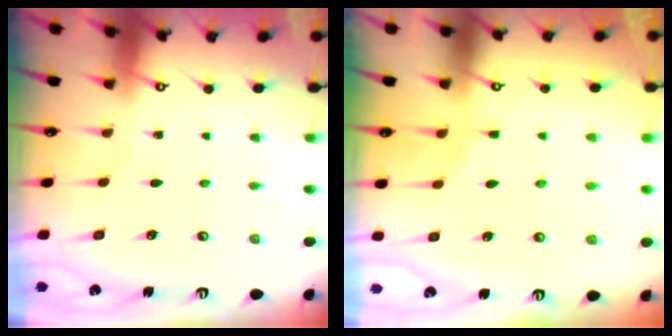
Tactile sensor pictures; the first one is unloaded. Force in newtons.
{"total": 1.7, "press": 1.4, "slide": 0.9}